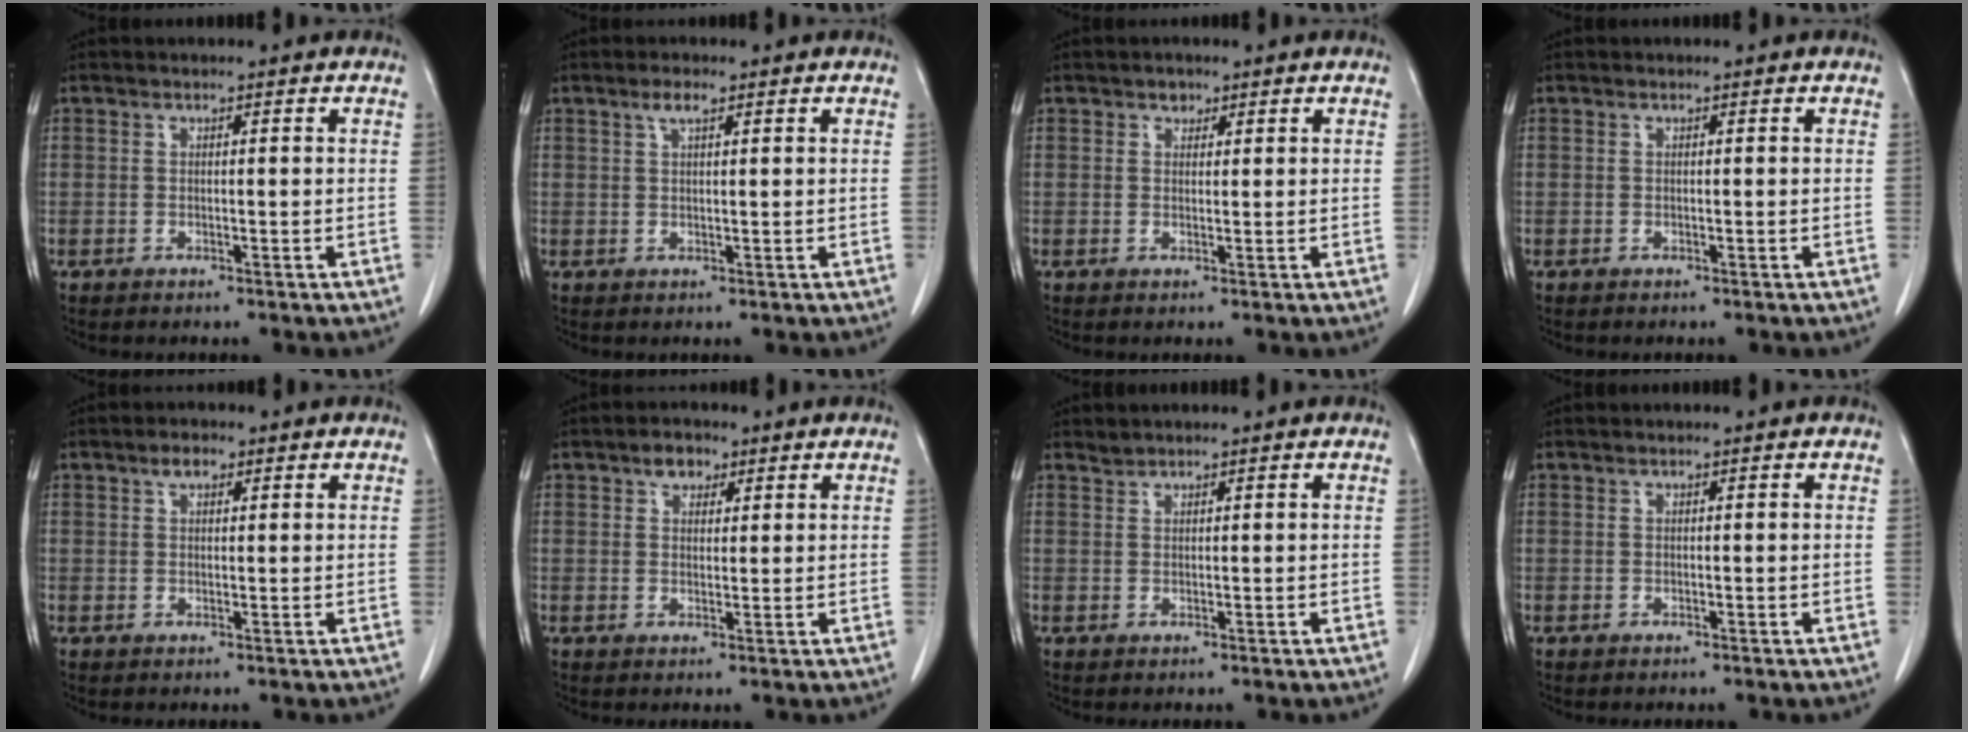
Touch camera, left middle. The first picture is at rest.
{"total": 2.0, "force": [1.2, 0.4, 1.6], "torque": [-0.036, 0.005, 0.024]}
{"total": 1.3, "force": [0.8, 0.9, 0.3], "torque": [-0.004, -0.004, 0.010]}
{"total": 0.0}
{"total": 2.0, "force": [1.2, 1.0, 1.3], "torque": [-0.026, 0.004, 0.020]}
{"total": 2.8, "force": [1.7, 1.8, 1.3], "torque": [-0.025, 0.007, 0.028]}
{"total": 0.9, "force": [0.9, 0.0, -0.1], "torque": [-0.002, 0.001, 0.020]}
{"total": 0.0}